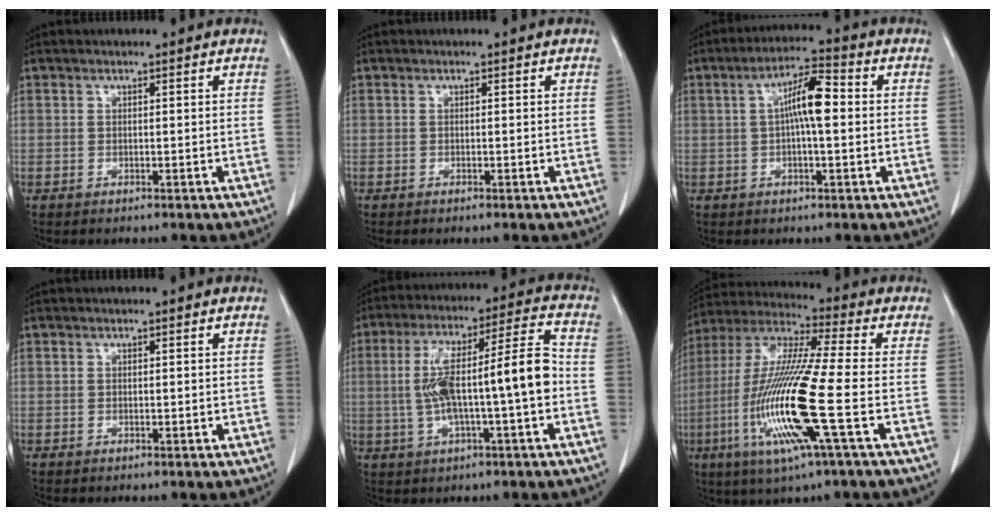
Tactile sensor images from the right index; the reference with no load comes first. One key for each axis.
{"total": 0.0}
{"total": 7.3, "fx": 0.7, "fy": 1.4, "fz": 7.1, "tx": -0.129, "ty": 0.020, "tz": 0.005}
{"total": 0.0}
{"total": 14.3, "fx": -1.4, "fy": 1.4, "fz": 14.1, "tx": -0.248, "ty": 0.032, "tz": -0.020}
{"total": 18.1, "fx": -4.9, "fy": 0.2, "fz": 17.4, "tx": -0.367, "ty": -0.019, "tz": -0.101}